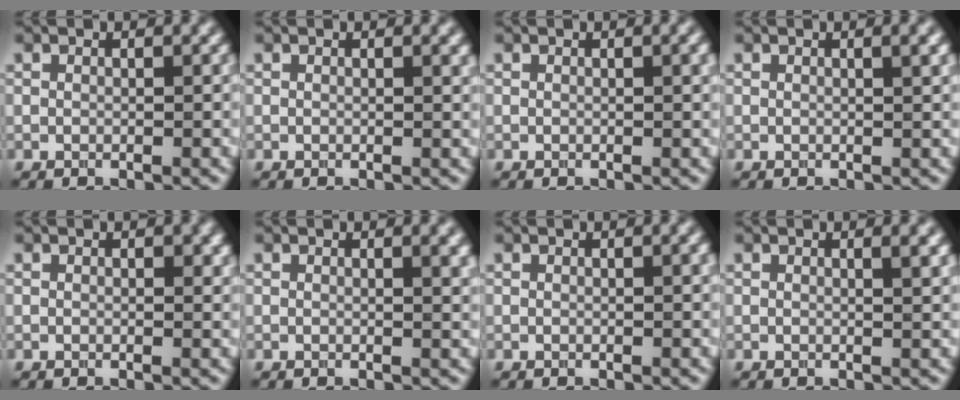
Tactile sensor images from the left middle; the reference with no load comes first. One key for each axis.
{"total": 0.9, "fx": 0.4, "fy": 0.2, "fz": 0.7, "tx": -0.005, "ty": 0.002, "tz": 0.005}
{"total": 1.1, "fx": 0.3, "fy": 0.2, "fz": 1.0, "tx": -0.013, "ty": 0.003, "tz": 0.003}
{"total": 1.6, "fx": 0.7, "fy": 0.4, "fz": 1.4, "tx": -0.016, "ty": 0.004, "tz": 0.007}
{"total": 0.8, "fx": 0.3, "fy": 0.4, "fz": 0.7, "tx": -0.007, "ty": -0.001, "tz": 0.003}
{"total": 2.1, "fx": 0.9, "fy": 0.7, "fz": 1.8, "tx": -0.011, "ty": 0.004, "tz": 0.009}
{"total": 0.7, "fx": 0.2, "fy": 0.1, "fz": 0.7, "tx": -0.009, "ty": 0.003, "tz": 0.002}
{"total": 1.9, "fx": 0.8, "fy": 0.6, "fz": 1.6, "tx": -0.013, "ty": 0.003, "tz": 0.008}